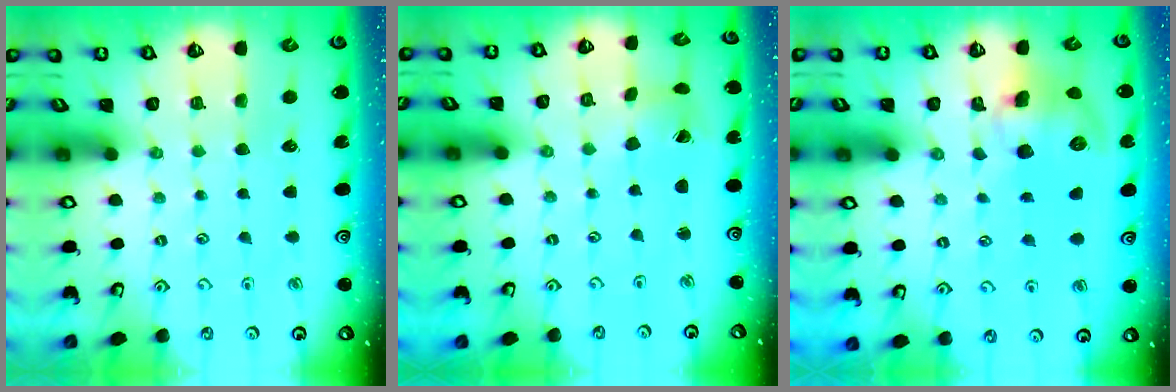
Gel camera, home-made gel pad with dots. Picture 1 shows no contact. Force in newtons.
{"total": 1.6, "press": 1.6, "slide": 0.3}
{"total": 10.4, "press": 10.2, "slide": 1.8}